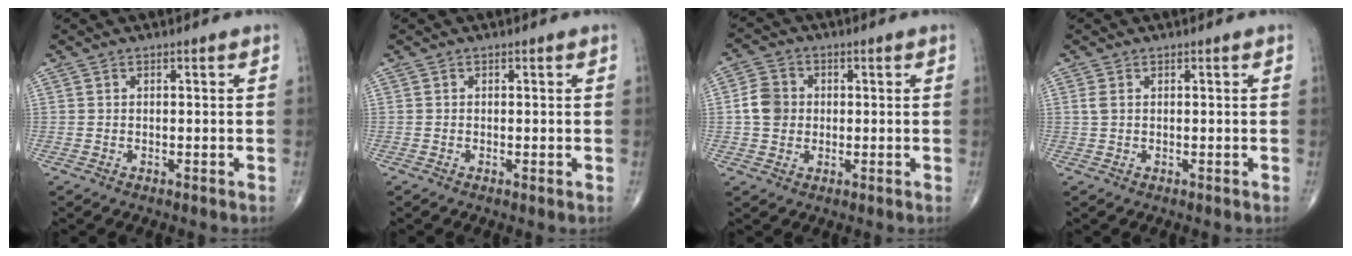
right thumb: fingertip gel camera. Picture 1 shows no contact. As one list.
[{"total": 0.5, "force": [-0.1, 0.1, 0.5], "torque": [-0.013, -0.004, -0.006]}, {"total": 5.6, "force": [0.2, 4.8, 2.8], "torque": [-0.040, 0.008, -0.002]}, {"total": 1.2, "force": [0.3, 0.7, 0.9], "torque": [-0.027, 0.007, 0.009]}]